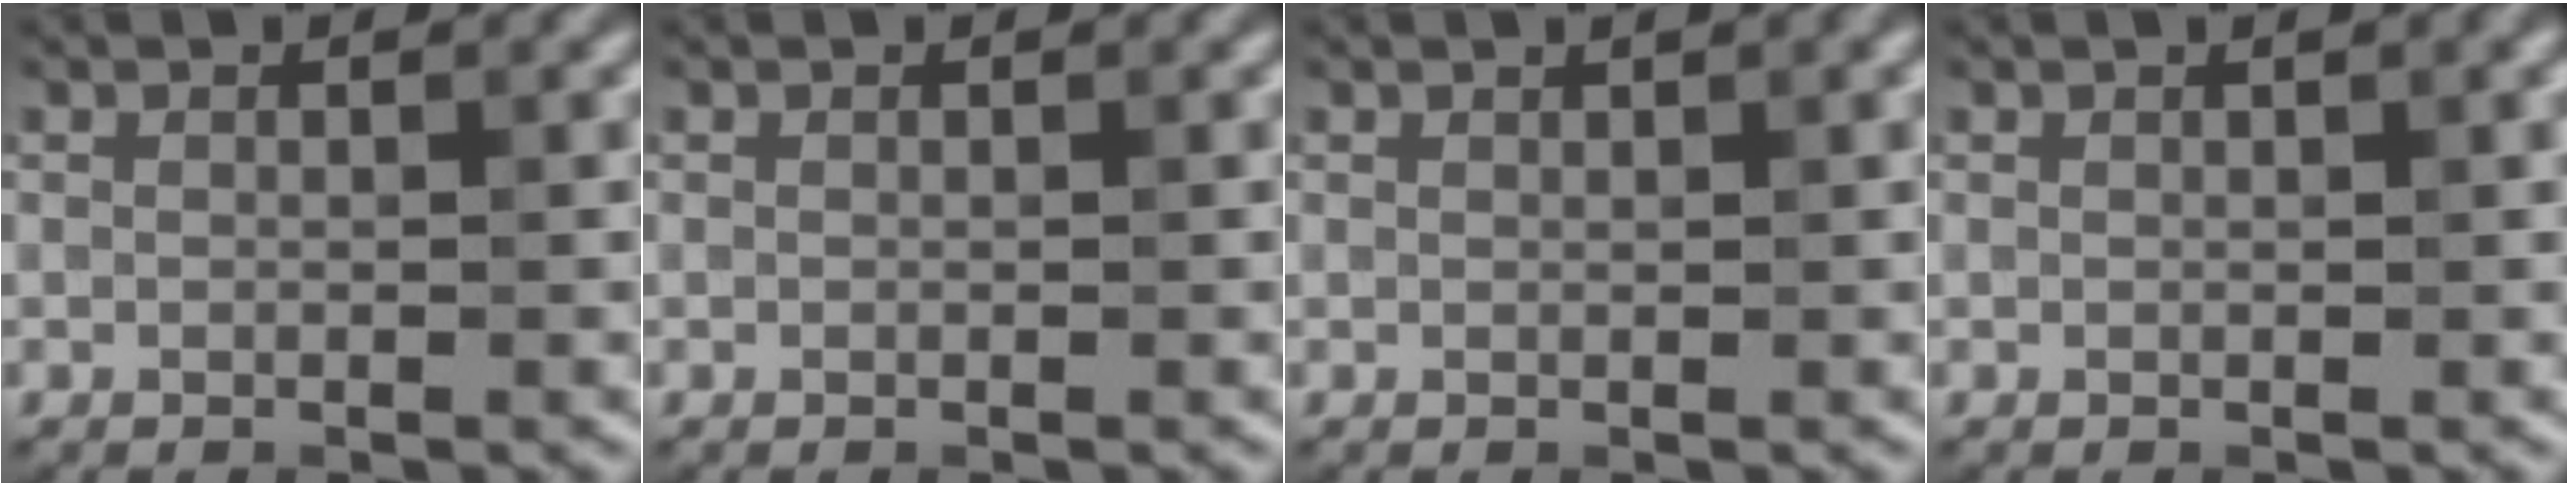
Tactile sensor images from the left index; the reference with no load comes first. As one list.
[{"total": 0.0}, {"total": 1.3, "force": [0.8, 0.3, 1.0], "torque": [-0.010, 0.004, 0.012]}, {"total": 1.3, "force": [0.7, 0.3, 1.1], "torque": [-0.011, 0.006, 0.007]}]